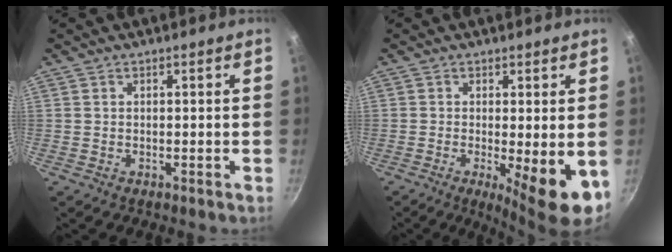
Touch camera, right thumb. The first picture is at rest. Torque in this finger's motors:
{"motor_torque": [-0.44, 1.05, 0.92, -0.05, 0.10]}